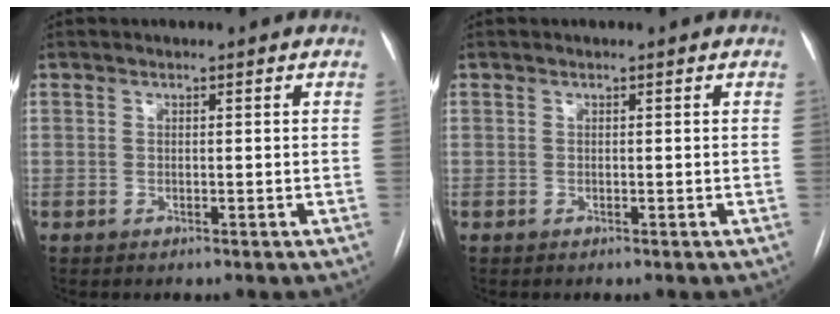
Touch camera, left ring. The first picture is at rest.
{"total": 0.0}